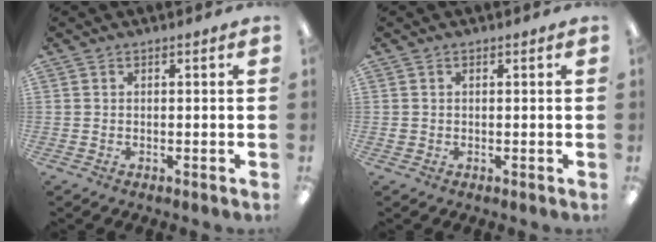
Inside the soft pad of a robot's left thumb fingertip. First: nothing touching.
{"total": 0.9, "force": [0.2, 0.8, 0.3], "torque": [-0.007, 0.005, 0.002]}